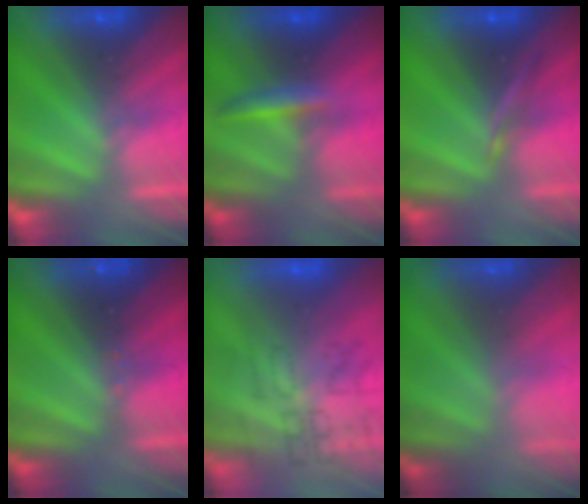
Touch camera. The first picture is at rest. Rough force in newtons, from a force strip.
{"total": 2.8}
{"total": 2.1}
{"total": 2.4}
{"total": 4.6}
{"total": 7.3}